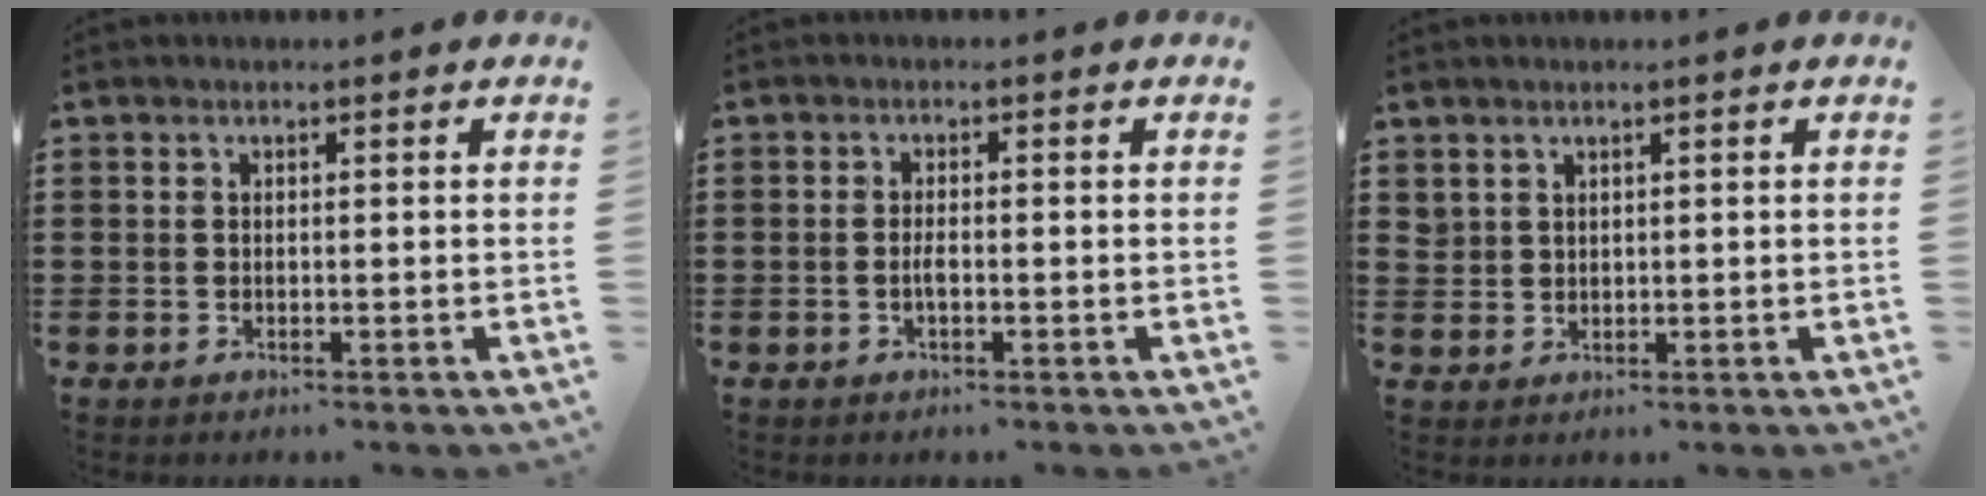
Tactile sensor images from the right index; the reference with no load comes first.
{"total": 1.7, "force": [-0.5, 0.5, 1.5], "torque": [-0.030, 0.001, -0.009]}
{"total": 1.8, "force": [1.5, 1.0, 0.2], "torque": [-0.007, 0.004, 0.030]}